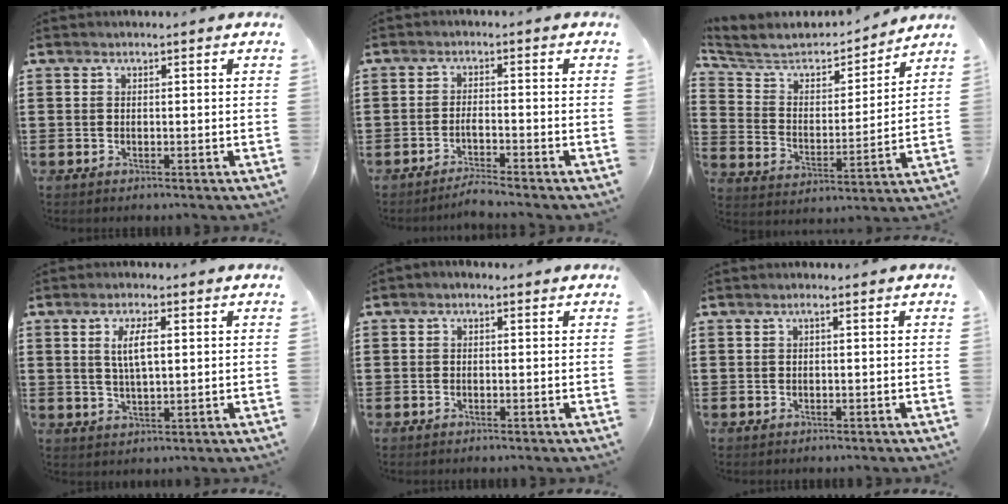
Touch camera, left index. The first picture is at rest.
{"total": 2.4, "force": [-2.0, -0.1, 1.4], "torque": [-0.025, 0.004, -0.037]}
{"total": 5.6, "force": [4.8, 2.1, 2.0], "torque": [-0.072, -0.032, 0.074]}
{"total": 4.9, "force": [1.2, 1.6, 4.5], "torque": [-0.093, 0.008, 0.018]}
{"total": 0.6, "force": [-0.4, 0.4, 0.3], "torque": [-0.006, 0.000, -0.008]}
{"total": 0.8, "force": [-0.1, 0.1, 0.8], "torque": [-0.015, -0.002, -0.002]}